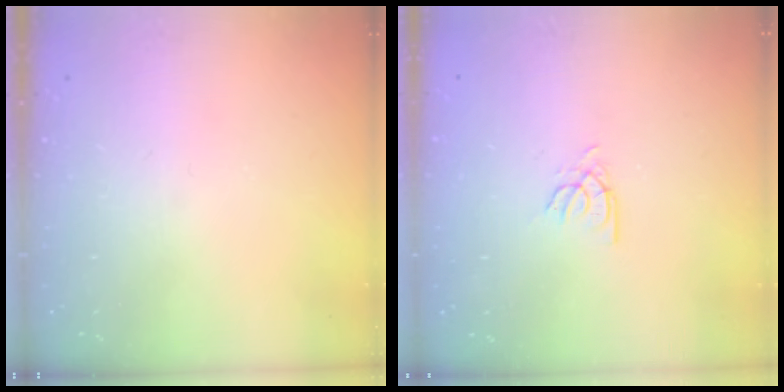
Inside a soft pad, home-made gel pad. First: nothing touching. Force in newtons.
{"total": 2.7, "press": 2.7, "slide": 0.2}